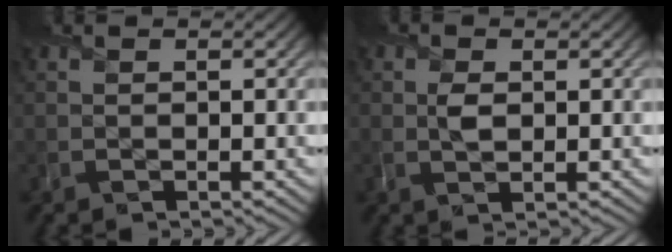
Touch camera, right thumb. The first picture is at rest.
{"total": 1.1, "force": [0.6, 0.5, 0.7], "torque": [-0.012, 0.002, 0.012]}